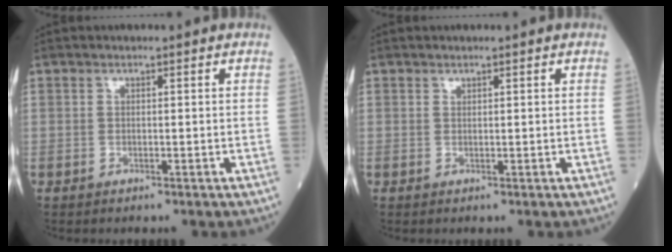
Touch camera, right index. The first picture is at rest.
{"total": 0.0}